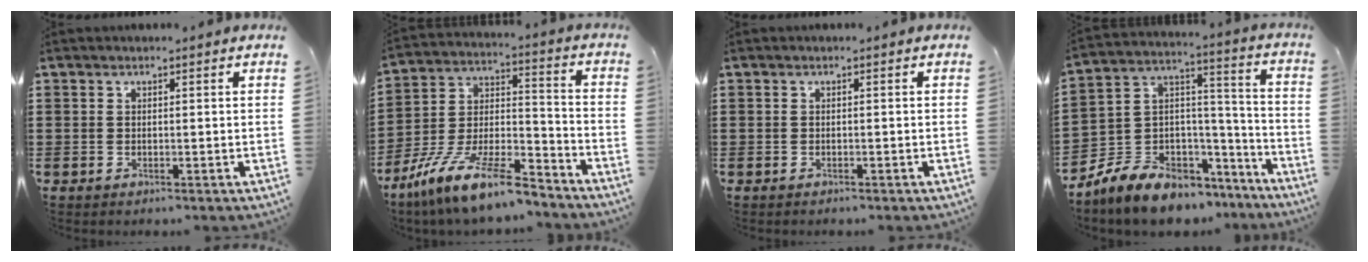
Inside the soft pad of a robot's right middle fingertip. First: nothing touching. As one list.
[{"total": 13.4, "force": [-11.1, 1.8, 7.3], "torque": [-0.134, 0.028, -0.212]}, {"total": 0.6, "force": [-0.6, 0.2, 0.1], "torque": [-0.003, -0.001, -0.013]}, {"total": 7.6, "force": [-6.0, 4.4, 1.5], "torque": [-0.058, -0.003, -0.120]}]